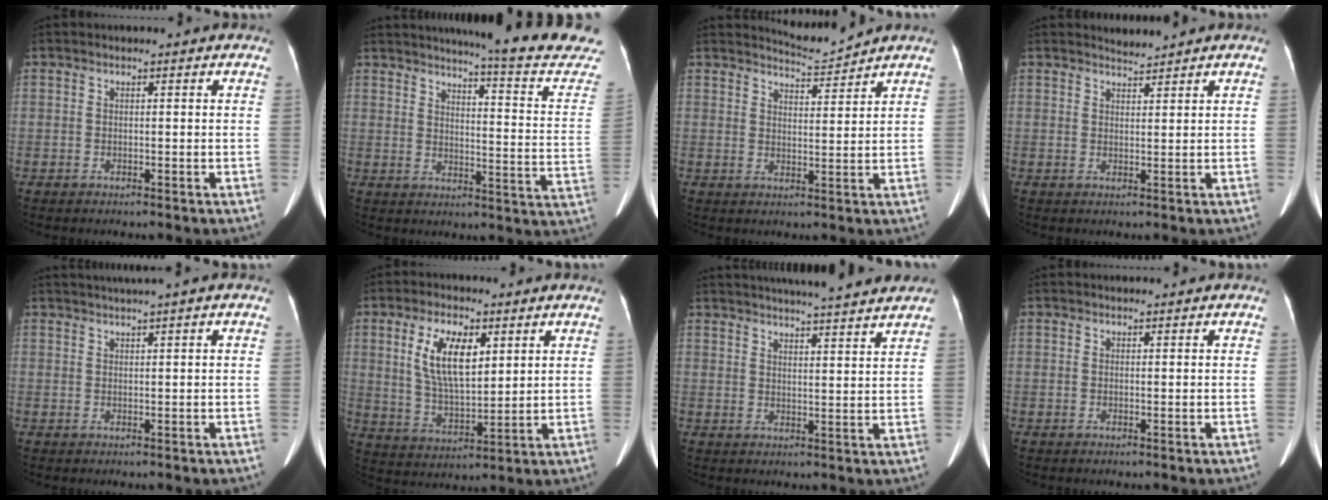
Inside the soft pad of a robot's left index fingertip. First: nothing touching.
{"total": 19.9, "force": [18.2, -0.4, 7.9], "torque": [-0.102, -0.105, 0.203]}
{"total": 3.9, "force": [3.7, -0.9, -0.5], "torque": [0.002, -0.013, 0.067]}
{"total": 1.6, "force": [1.5, -0.3, -0.3], "torque": [-0.004, -0.001, 0.030]}
{"total": 2.9, "force": [2.1, -0.7, 1.9], "torque": [-0.034, 0.017, 0.039]}
{"total": 9.4, "force": [3.4, 3.8, 8.0], "torque": [-0.158, 0.000, 0.068]}
{"total": 15.0, "force": [13.5, 0.3, 6.5], "torque": [-0.098, 0.001, 0.173]}
{"total": 0.6, "force": [0.6, 0.1, 0.1], "torque": [-0.006, 0.008, 0.011]}